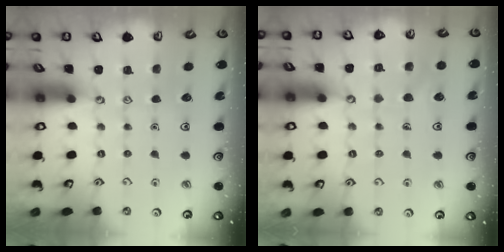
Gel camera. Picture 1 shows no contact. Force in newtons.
{"total": 6.6, "press": 6.6, "slide": 0.5}